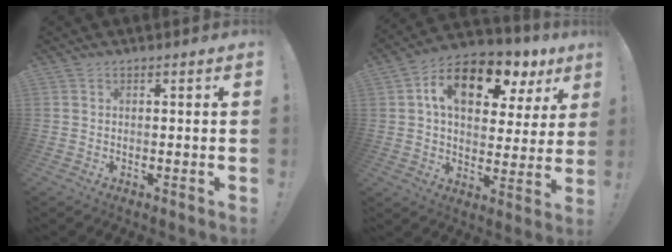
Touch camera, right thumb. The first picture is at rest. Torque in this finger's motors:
{"motor_torque": [1.18, 3.83, 0.28, 0.21, 0.07]}